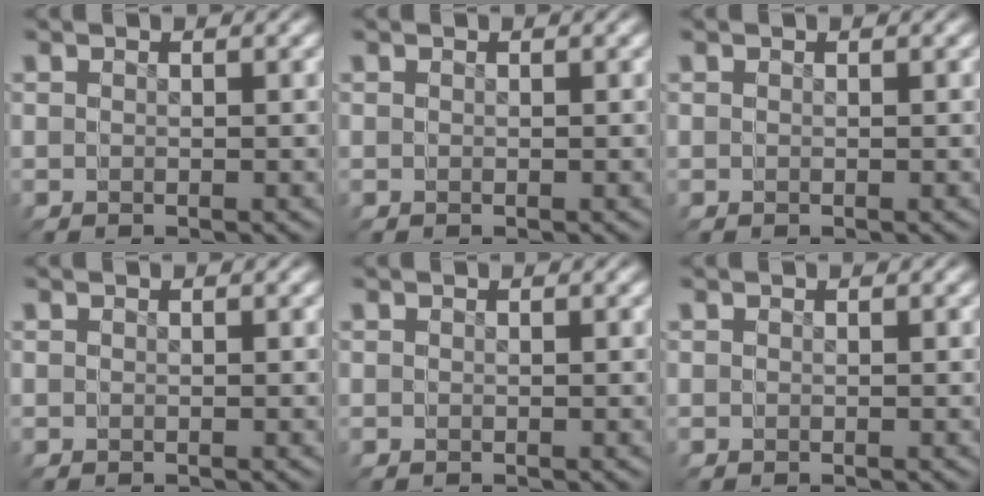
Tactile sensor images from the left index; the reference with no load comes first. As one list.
[{"total": 0.0}, {"total": 0.0}, {"total": 0.0}, {"total": 0.0}, {"total": 0.0}]